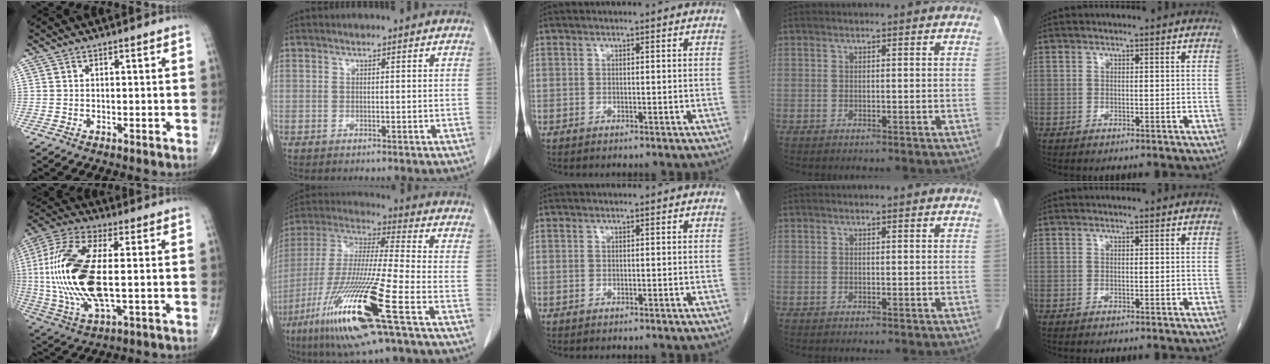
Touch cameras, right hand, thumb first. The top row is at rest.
{"thumb": {"total": 21.2, "force": [0.2, 8.5, 19.4], "torque": [-0.435, -0.003, 0.003]}, "index": {"total": 20.7, "force": [-9.1, 0.7, 18.5], "torque": [-0.397, -0.047, -0.175]}}